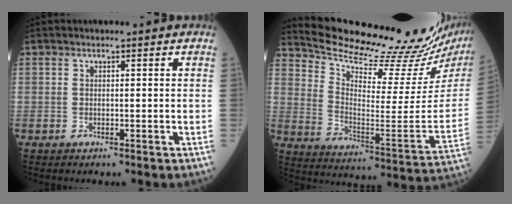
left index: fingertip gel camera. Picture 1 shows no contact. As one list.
[{"total": 25.5, "force": [23.8, 0.3, 9.3], "torque": [-0.160, -0.116, 0.329]}]